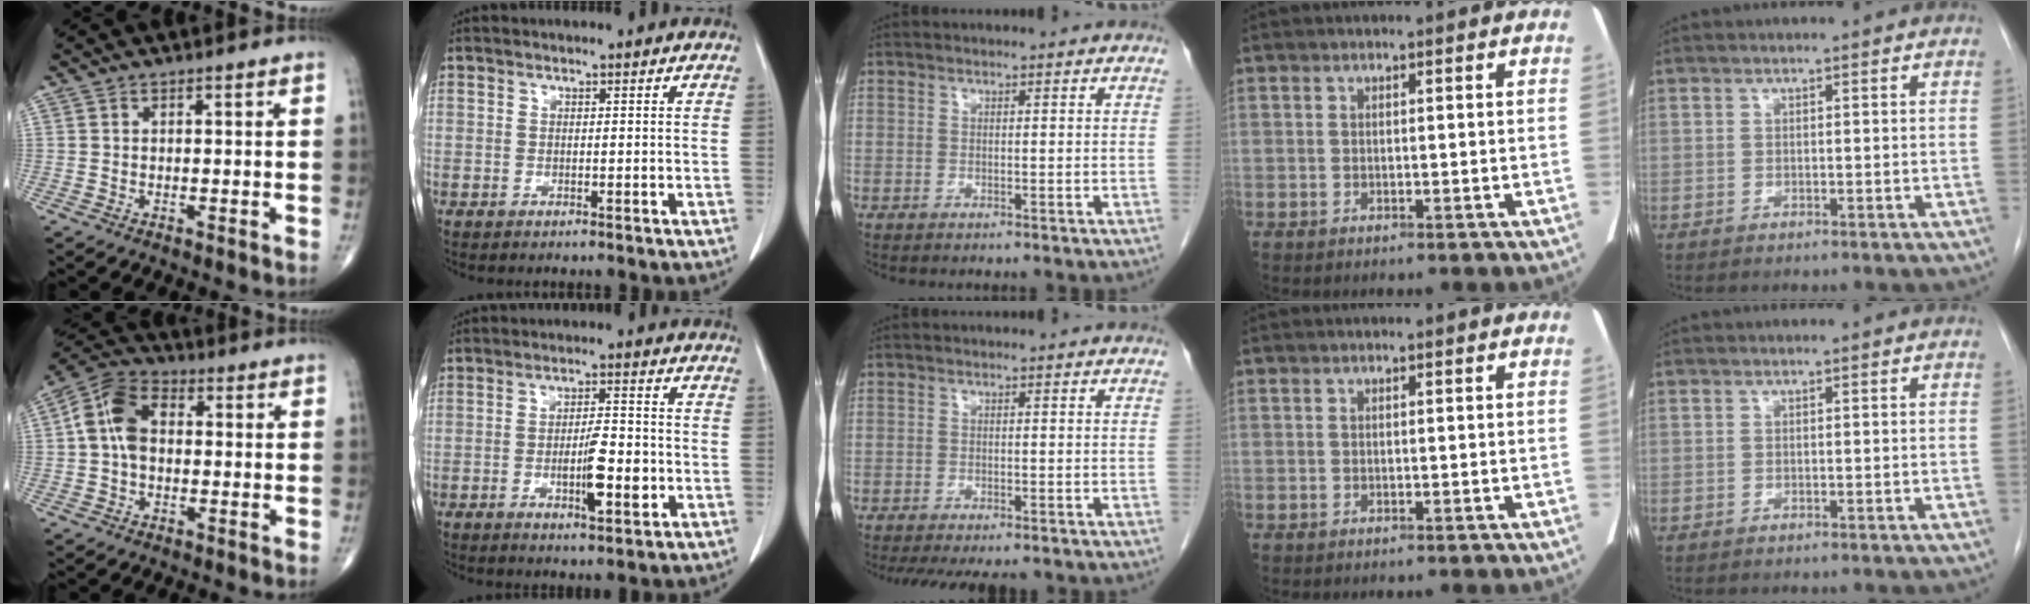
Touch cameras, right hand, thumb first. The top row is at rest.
{"thumb": {"total": 9.2, "force": [0.5, 6.1, 6.9], "torque": [-0.130, 0.030, -0.001]}, "index": {"total": 7.1, "force": [-1.9, 1.7, 6.6], "torque": [-0.111, -0.002, -0.029]}, "middle": {"total": 8.4, "force": [-7.0, 2.3, 4.1], "torque": [-0.056, -0.013, -0.094]}}